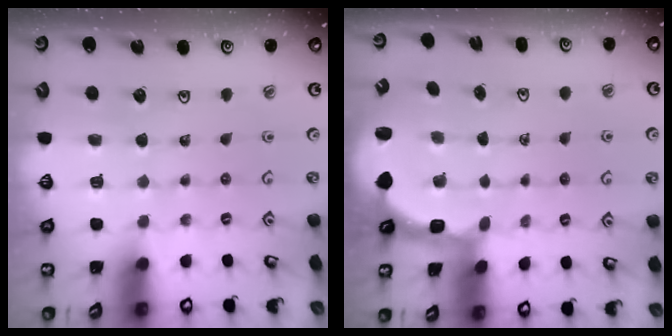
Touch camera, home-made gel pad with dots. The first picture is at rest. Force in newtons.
{"total": 2.5, "press": 2.2, "slide": 1.1}